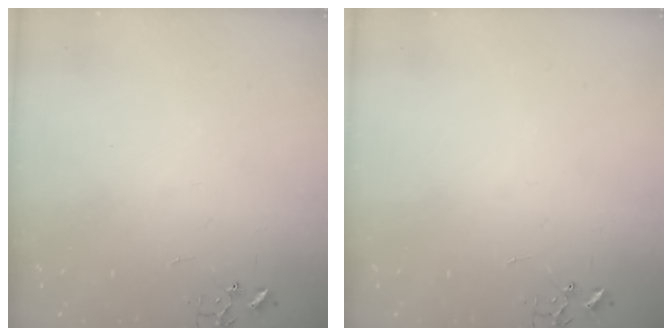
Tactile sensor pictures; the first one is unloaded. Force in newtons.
{"total": 0.0}